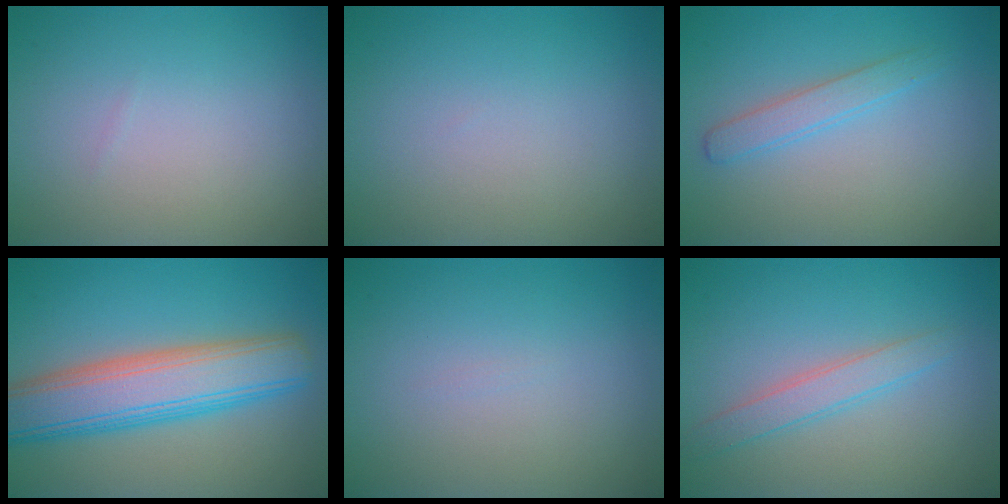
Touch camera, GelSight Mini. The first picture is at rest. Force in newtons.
{"total": 0.0}
{"total": 1.9, "press": 1.9, "slide": 0.1}
{"total": 8.4, "press": 8.4, "slide": 0.3}
{"total": 0.0}
{"total": 2.3, "press": 2.3, "slide": 0.1}